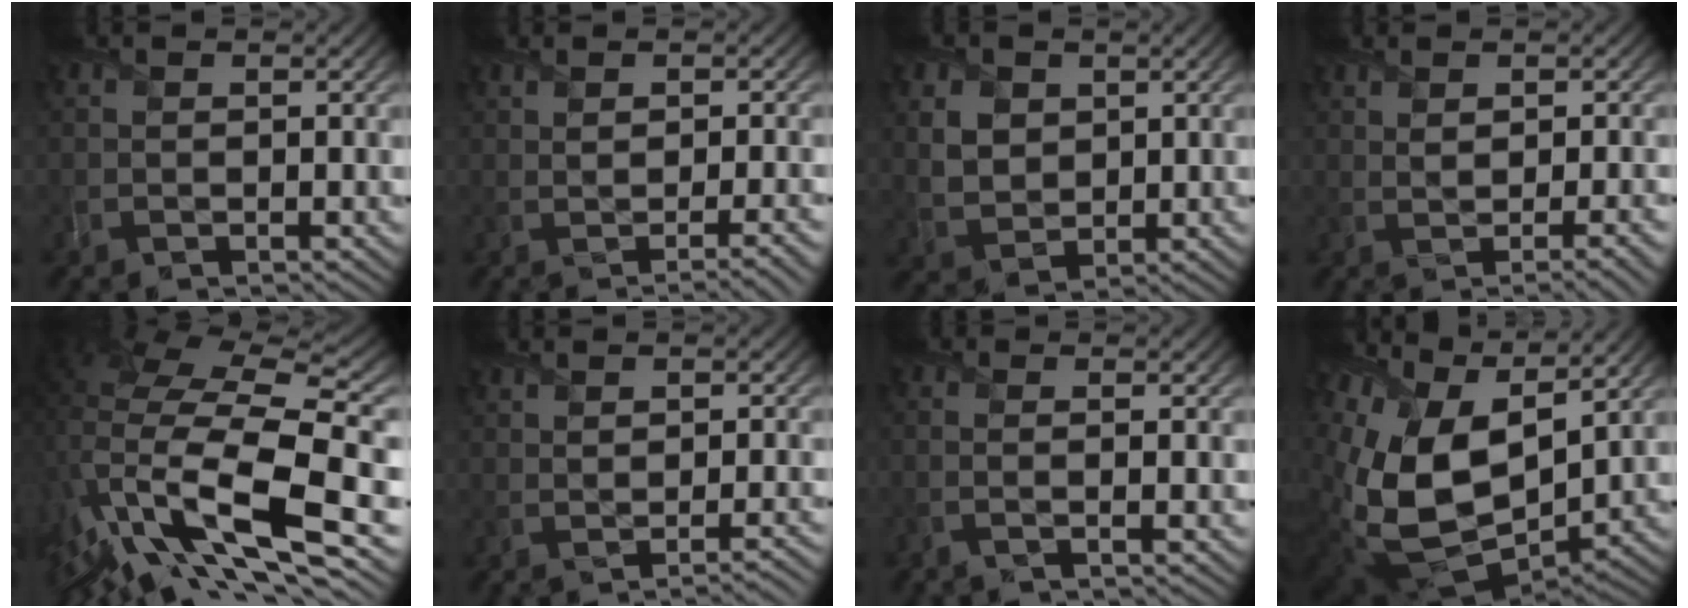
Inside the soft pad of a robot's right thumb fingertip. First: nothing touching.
{"total": 3.4, "force": [-0.7, 0.8, 3.2], "torque": [-0.042, 0.003, -0.008]}
{"total": 5.3, "force": [1.9, 4.1, 2.6], "torque": [-0.082, -0.008, 0.030]}
{"total": 3.0, "force": [0.0, 0.9, 2.8], "torque": [-0.040, 0.007, 0.005]}
{"total": 17.9, "force": [-6.4, 6.8, 15.2], "torque": [-0.341, -0.021, -0.118]}
{"total": 1.4, "force": [-0.6, 0.4, 1.2], "torque": [-0.017, 0.002, -0.009]}
{"total": 1.7, "force": [-0.7, 0.2, 1.6], "torque": [-0.026, 0.004, -0.025]}
{"total": 17.0, "force": [3.5, 10.4, 12.9], "torque": [-0.310, -0.025, 0.092]}